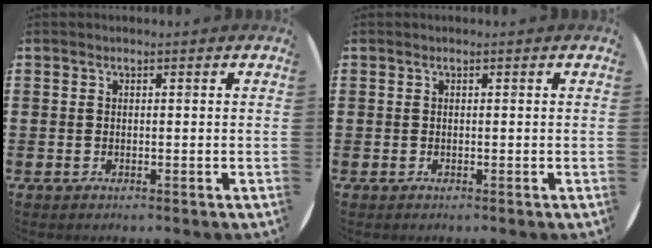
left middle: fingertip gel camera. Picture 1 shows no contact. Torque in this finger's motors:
{"motor_torque": [-0.43, 0.07, -0.05, -0.01]}